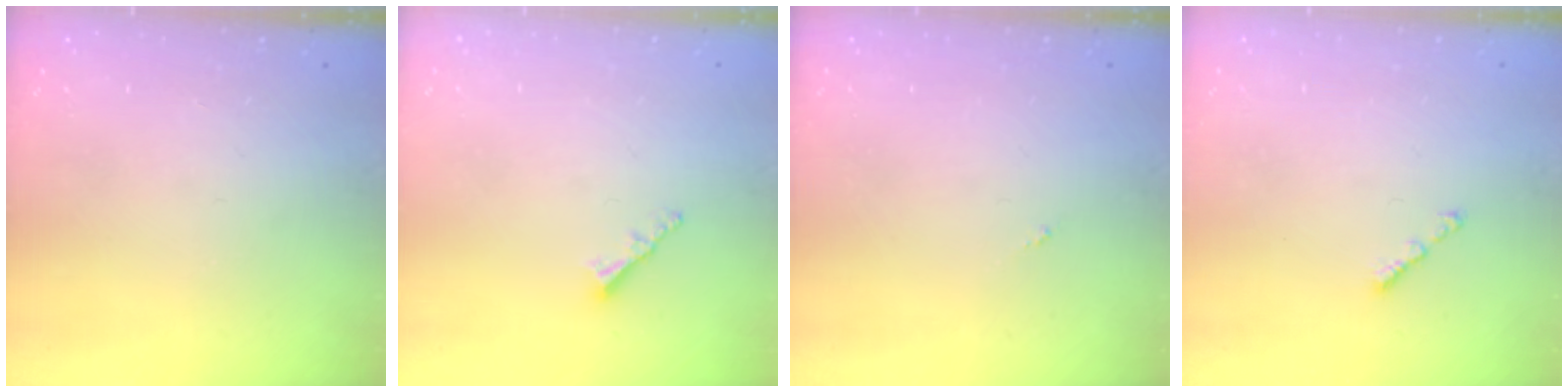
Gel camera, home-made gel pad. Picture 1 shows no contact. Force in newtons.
{"total": 2.5, "press": 2.5, "slide": 0.3}
{"total": 0.0}
{"total": 1.1, "press": 1.0, "slide": 0.4}